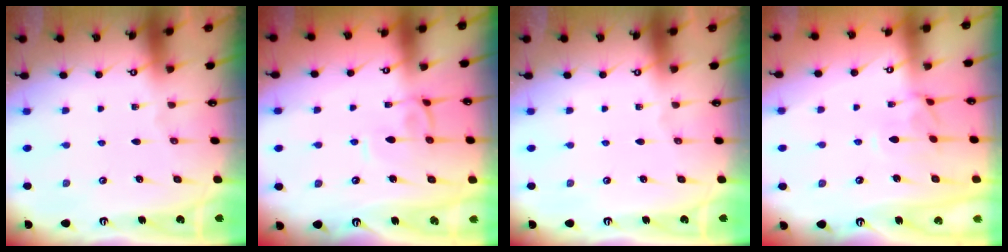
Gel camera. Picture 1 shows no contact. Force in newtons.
{"total": 1.3, "press": 1.2, "slide": 0.5}
{"total": 0.0}
{"total": 2.2, "press": 2.1, "slide": 0.5}